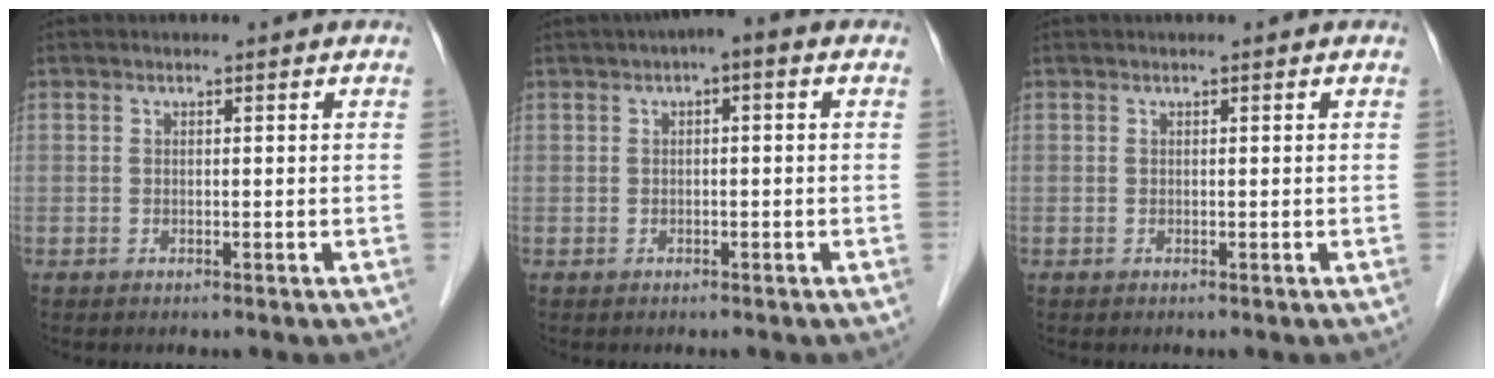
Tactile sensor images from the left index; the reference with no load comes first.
{"total": 2.9, "force": [0.9, 0.8, 2.6], "torque": [-0.035, 0.021, 0.007]}
{"total": 0.0}